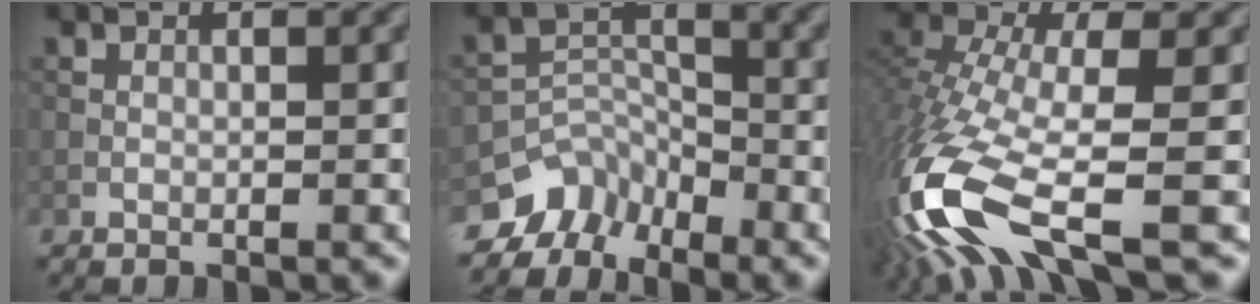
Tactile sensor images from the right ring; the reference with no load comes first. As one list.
[{"total": 5.7, "force": [-4.8, 3.0, 0.7], "torque": [0.013, -0.001, -0.081]}, {"total": 12.8, "force": [-6.0, 4.3, 10.5], "torque": [-0.244, -0.018, -0.111]}]